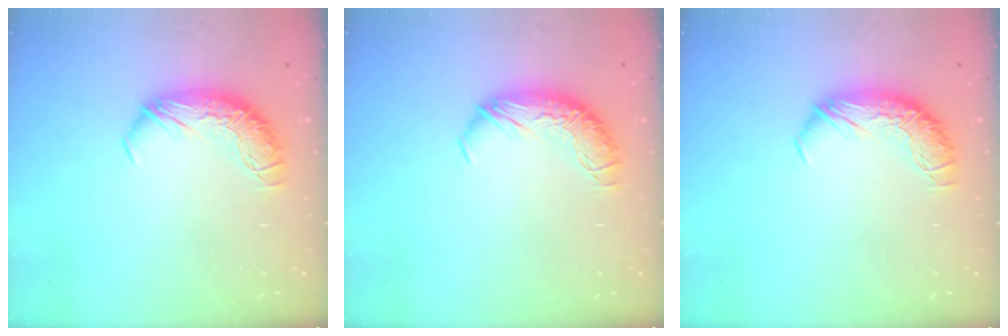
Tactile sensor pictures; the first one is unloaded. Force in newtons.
{"total": 0.0}
{"total": 0.0}